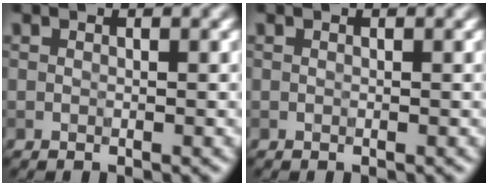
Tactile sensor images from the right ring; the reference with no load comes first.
{"total": 0.0}